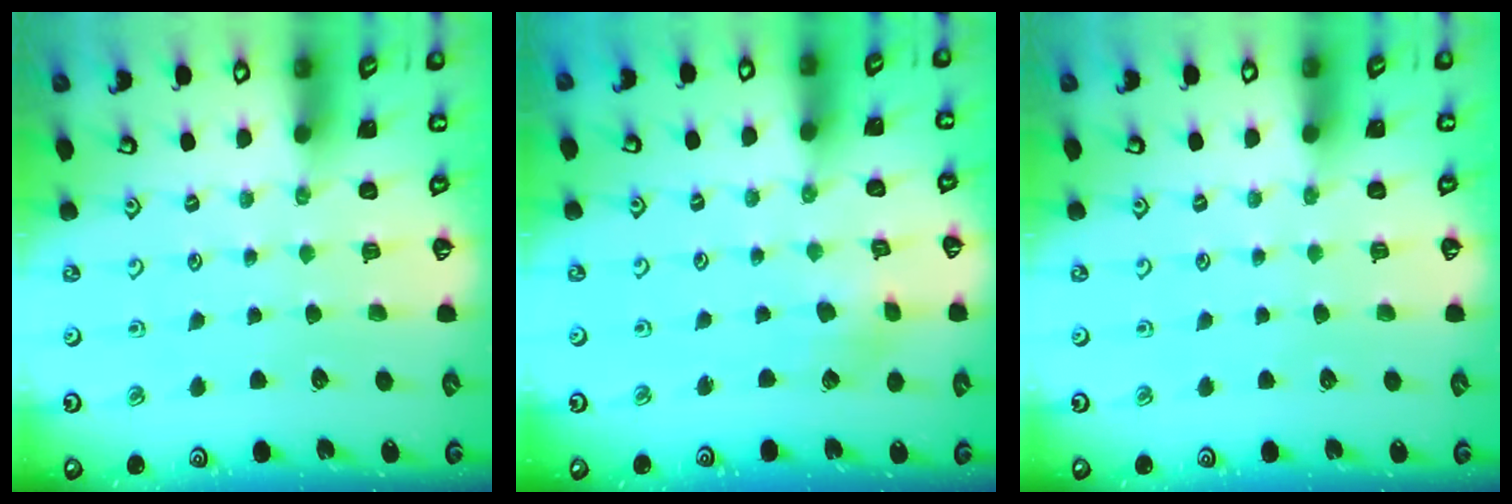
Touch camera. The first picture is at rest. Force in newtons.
{"total": 2.9, "press": 2.9, "slide": 0.2}
{"total": 0.0}